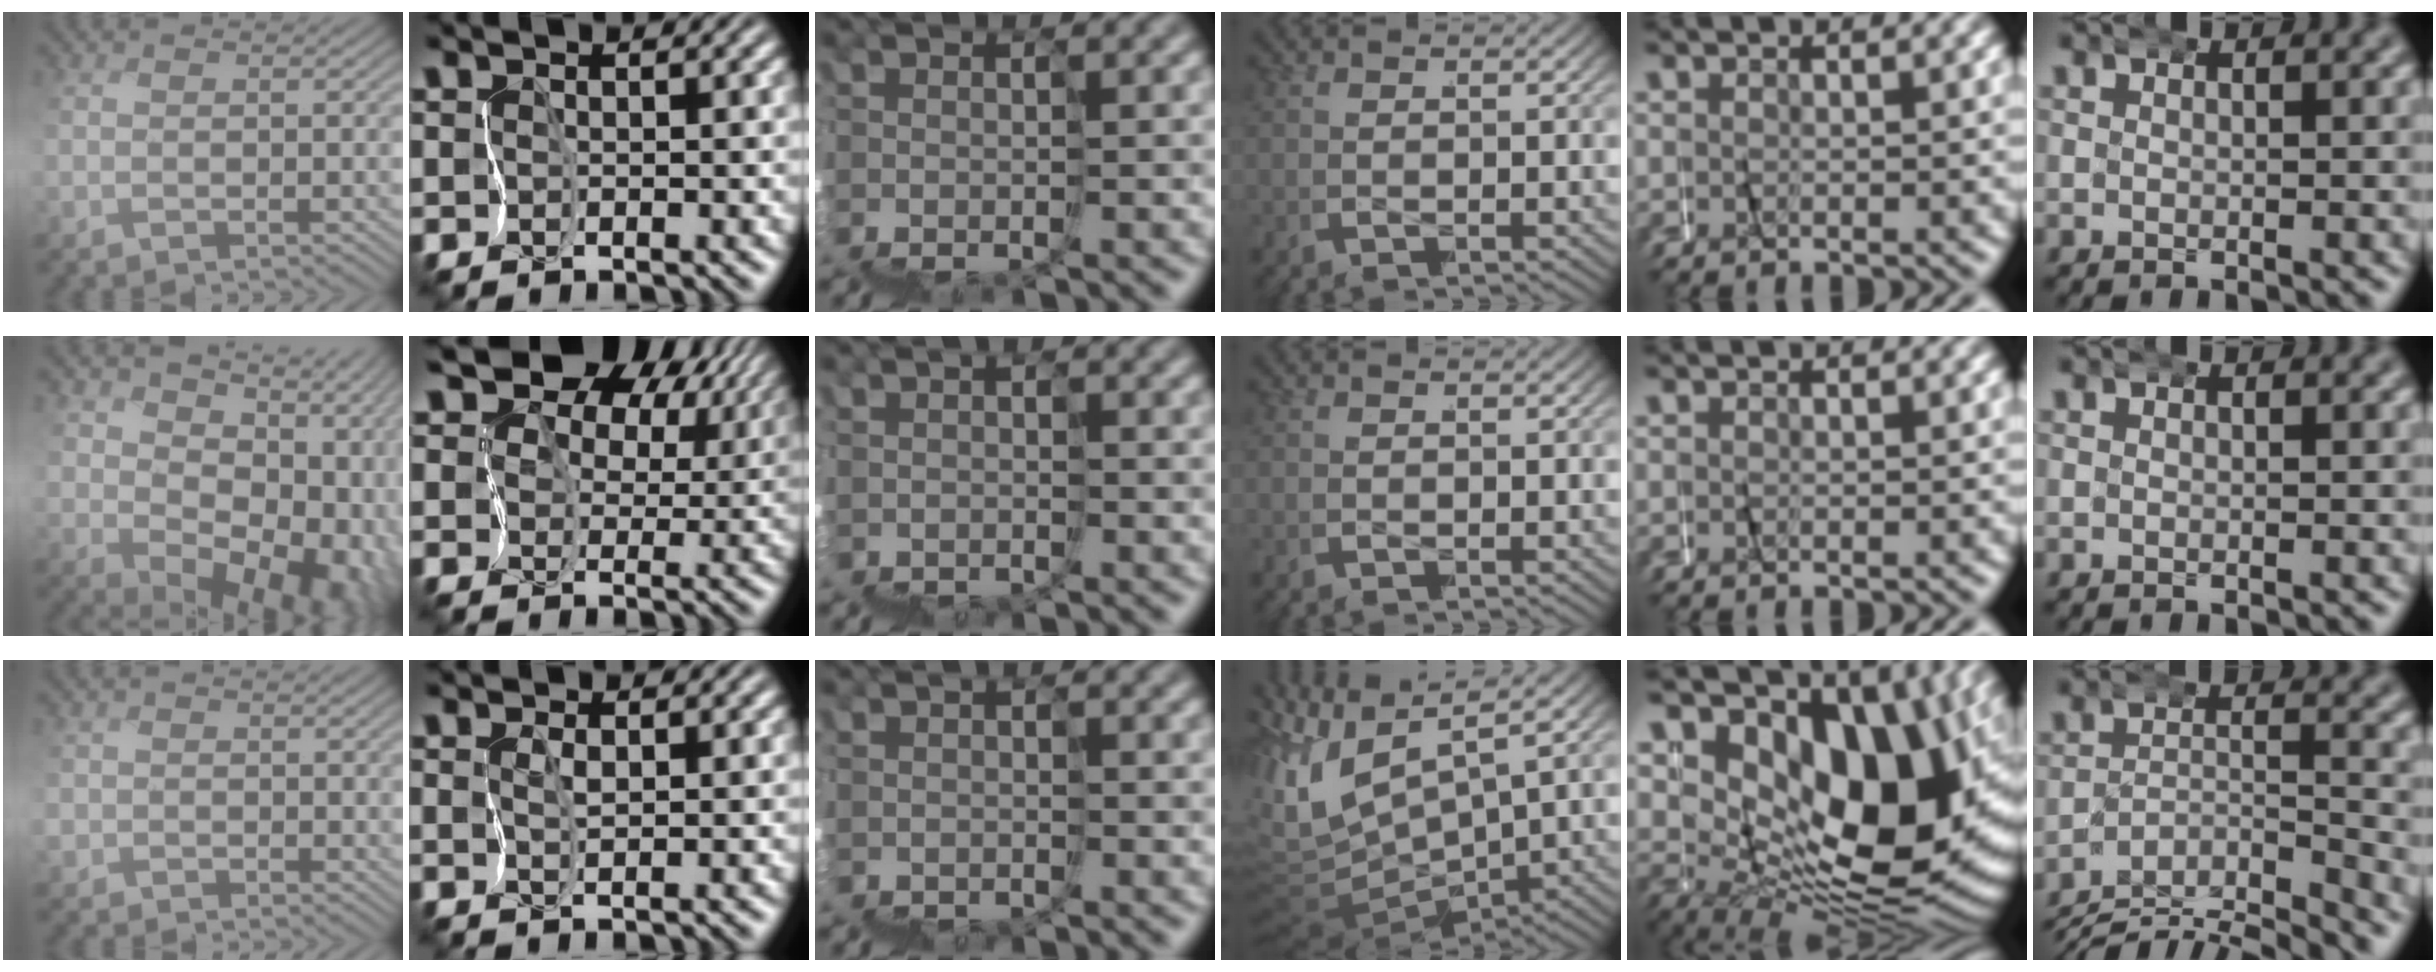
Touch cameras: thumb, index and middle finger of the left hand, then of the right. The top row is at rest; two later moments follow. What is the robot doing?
{"motion": "wrap", "object": "masking tape"}